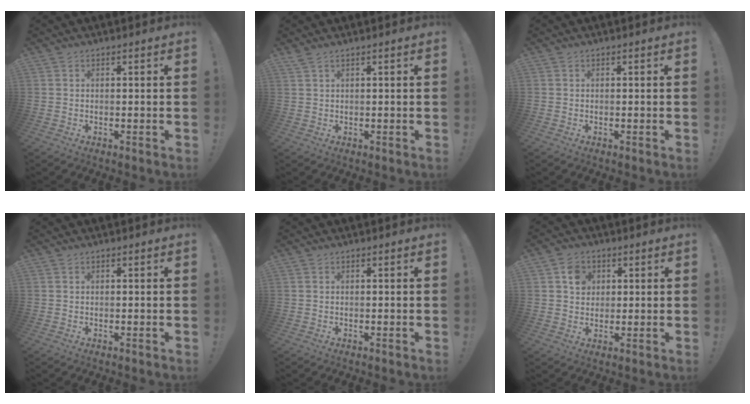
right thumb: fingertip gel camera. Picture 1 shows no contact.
{"total": 1.5, "force": [1.2, 0.1, 1.0], "torque": [-0.019, -0.002, 0.022]}
{"total": 0.0}
{"total": 0.0}
{"total": 0.0}
{"total": 6.2, "force": [2.2, 5.3, 2.2], "torque": [-0.018, -0.004, 0.037]}